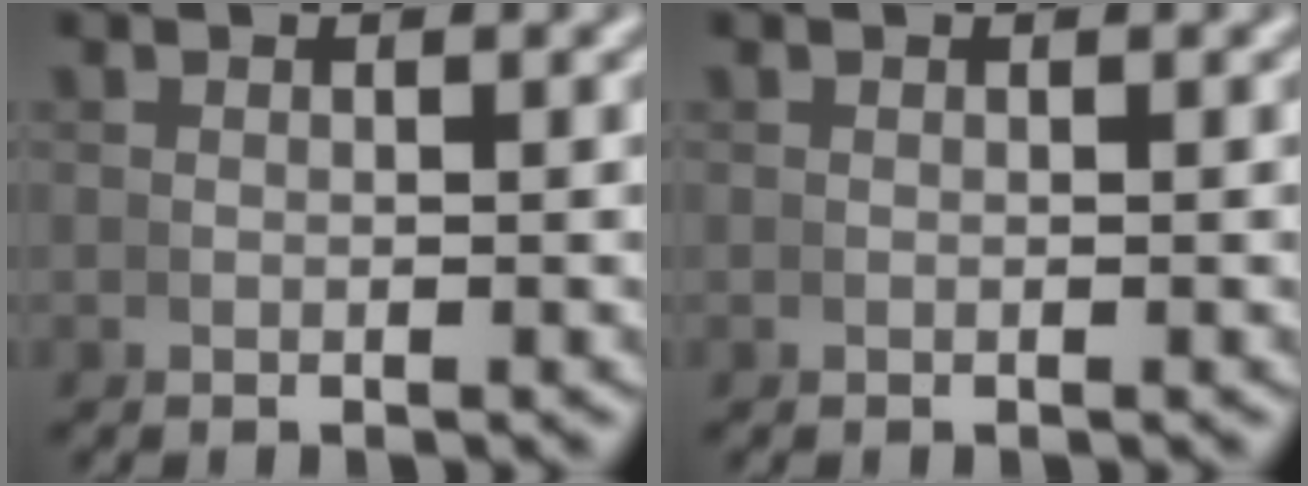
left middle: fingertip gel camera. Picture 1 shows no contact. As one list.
[{"total": 0.0}]